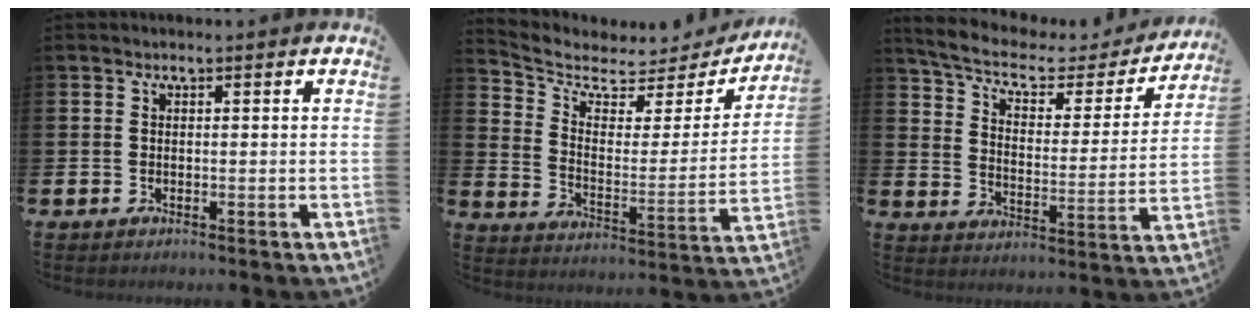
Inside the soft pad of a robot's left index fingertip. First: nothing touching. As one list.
[{"total": 5.2, "force": [4.3, 2.5, 1.4], "torque": [-0.061, -0.039, 0.066]}, {"total": 6.8, "force": [5.5, 2.4, 3.2], "torque": [-0.084, -0.040, 0.088]}]